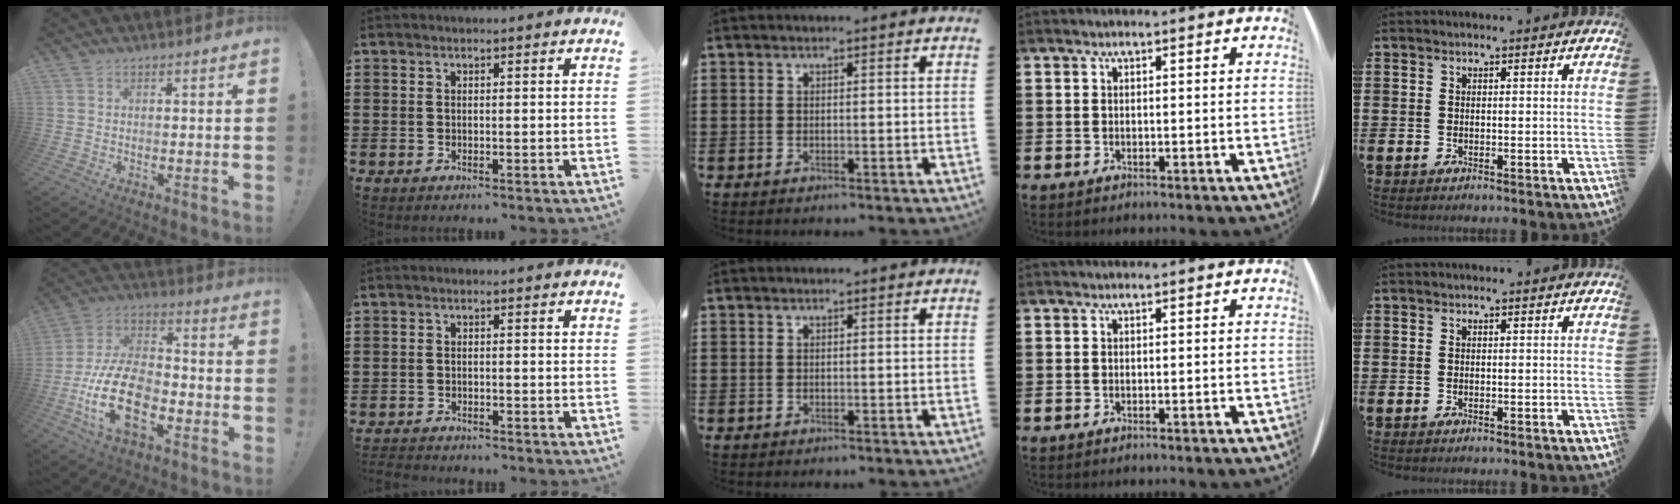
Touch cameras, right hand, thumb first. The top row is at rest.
{"thumb": {"total": 20.5, "force": [-7.7, 11.9, 14.9], "torque": [-0.285, 0.038, -0.126]}, "index": {"total": 1.4, "force": [-1.3, 0.2, -0.1], "torque": [-0.004, 0.002, -0.030]}}